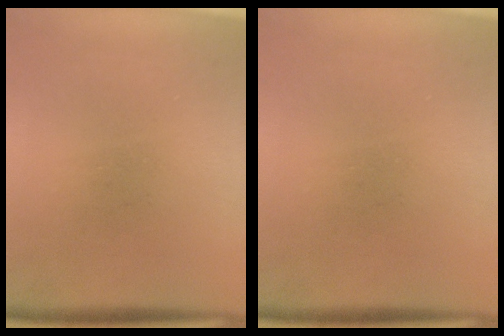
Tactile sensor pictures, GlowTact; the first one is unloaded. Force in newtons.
{"total": 0.0}